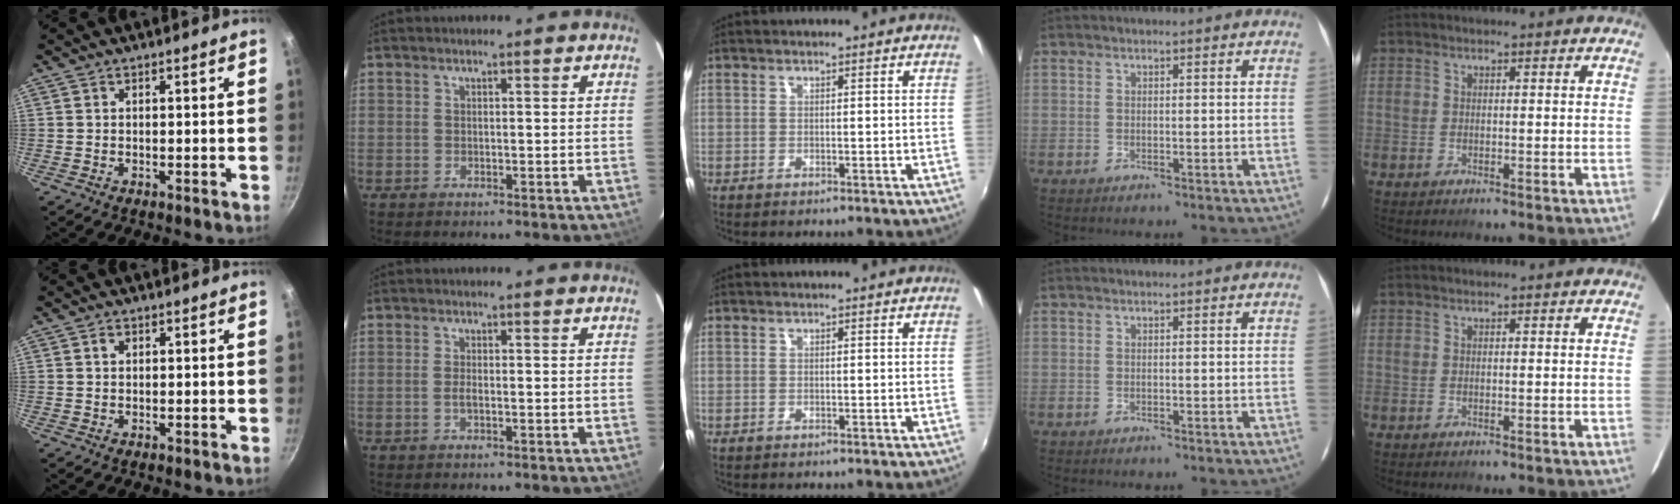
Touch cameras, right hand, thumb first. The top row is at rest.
{"thumb": {"total": 1.4, "force": [0.5, 1.0, 0.7], "torque": [-0.009, 0.005, 0.008]}, "index": {"total": 1.3, "force": [-0.4, 0.3, 1.2], "torque": [-0.025, 0.000, -0.008]}}